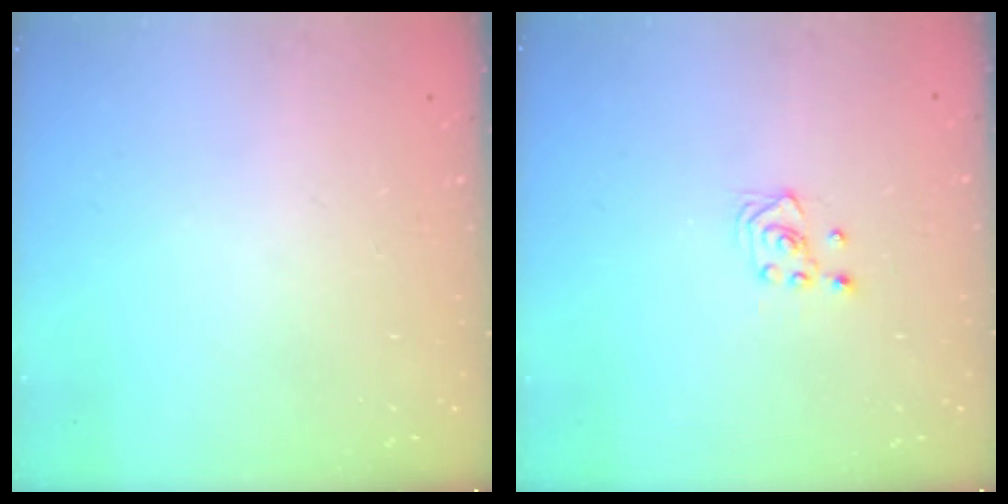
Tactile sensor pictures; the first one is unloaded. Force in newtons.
{"total": 3.0, "press": 2.6, "slide": 1.5}